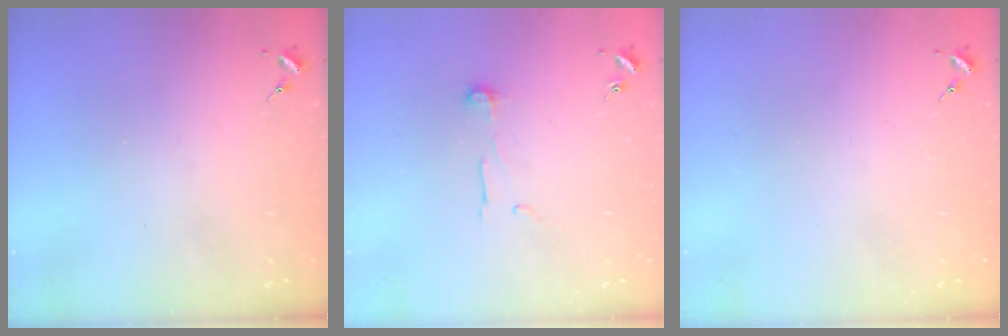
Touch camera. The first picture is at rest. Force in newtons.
{"total": 7.3, "press": 7.3, "slide": 0.4}
{"total": 0.0}